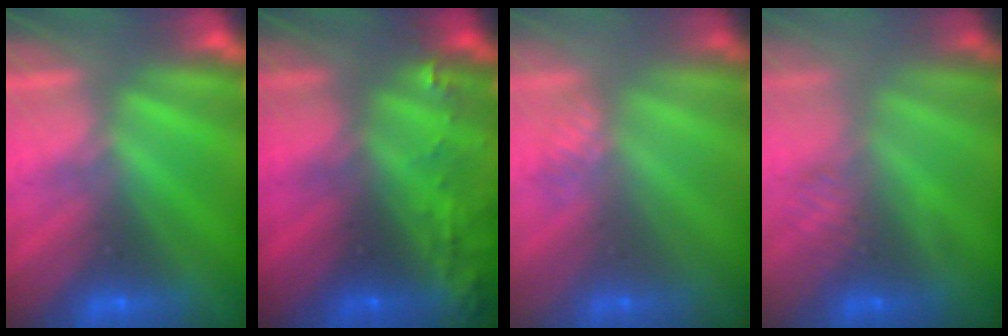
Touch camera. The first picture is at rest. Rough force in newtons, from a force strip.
{"total": 7.7}
{"total": 2.7}
{"total": 2.5}